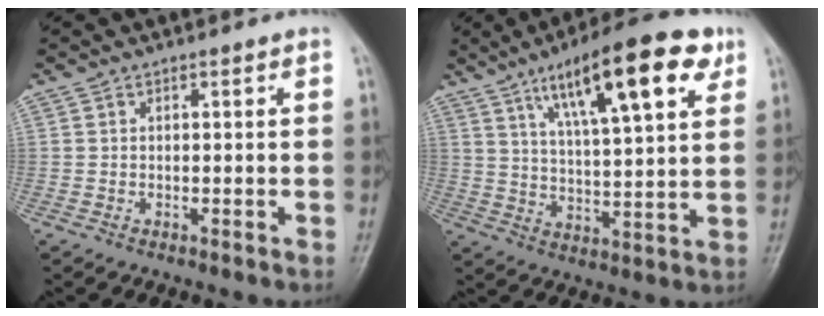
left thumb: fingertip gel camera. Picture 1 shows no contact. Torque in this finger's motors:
{"motor_torque": [0.78, 0.44, 1.60, -1.16, 0.18]}